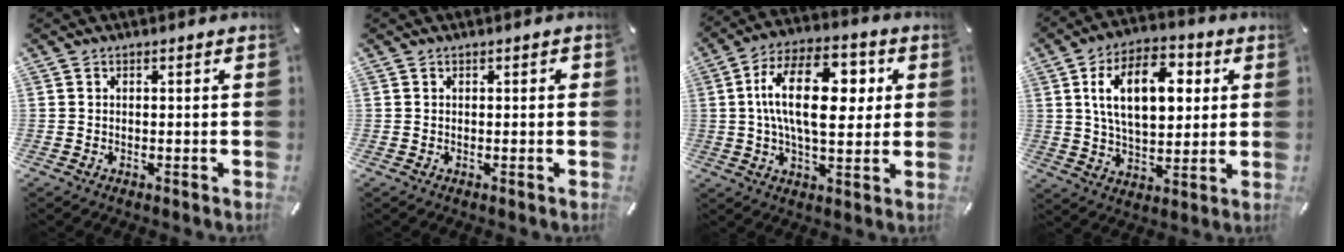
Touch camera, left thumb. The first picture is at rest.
{"total": 0.7, "force": [0.1, 0.5, 0.4], "torque": [-0.008, 0.004, 0.001]}
{"total": 19.2, "force": [3.2, 10.2, 15.9], "torque": [-0.285, 0.003, 0.045]}
{"total": 16.6, "force": [4.5, 9.8, 12.6], "torque": [-0.226, 0.007, 0.074]}